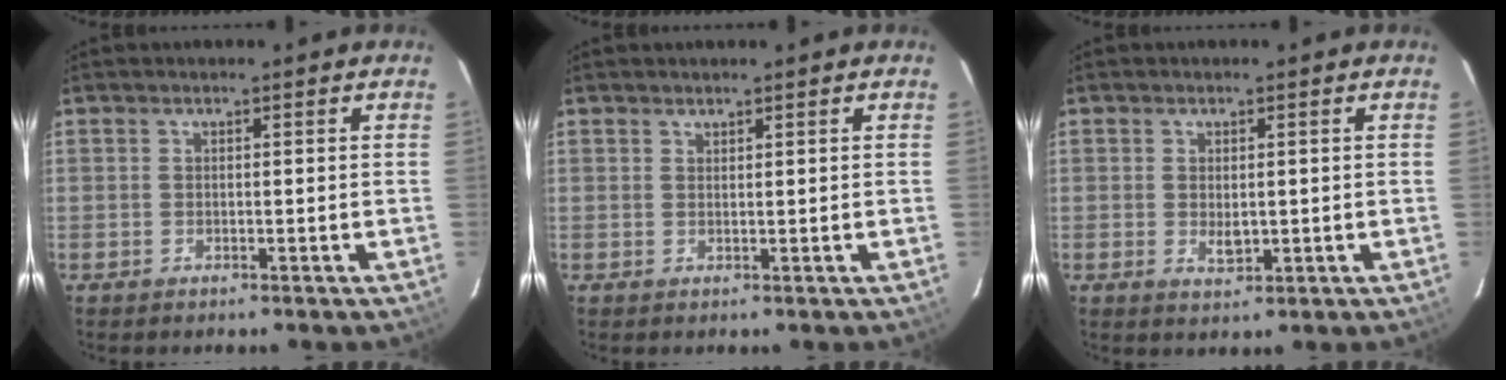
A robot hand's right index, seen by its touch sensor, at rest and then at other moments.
{"total": 0.7, "force": [0.7, 0.1, 0.1], "torque": [-0.003, 0.001, 0.013]}
{"total": 2.6, "force": [0.0, 1.7, 2.0], "torque": [-0.033, -0.004, 0.004]}